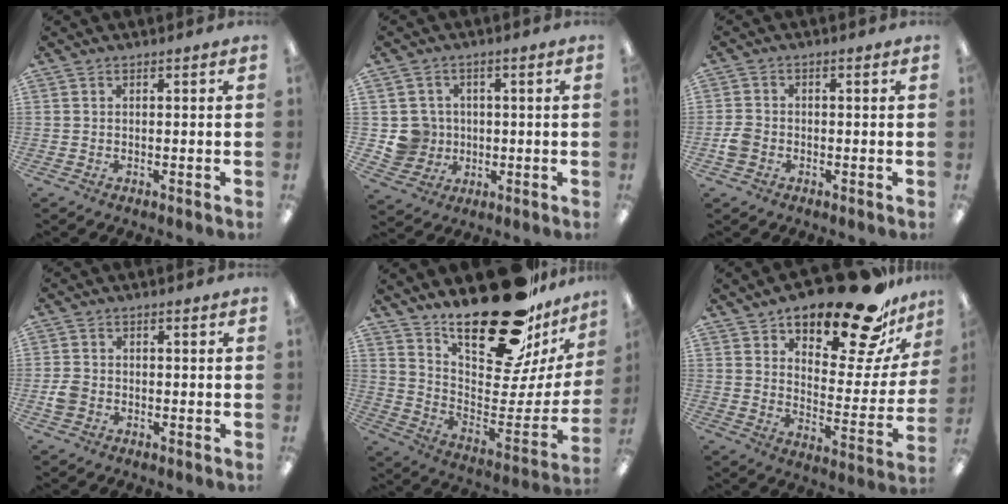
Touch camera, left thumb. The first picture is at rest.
{"total": 6.9, "force": [0.0, 6.8, 0.9], "torque": [-0.029, 0.007, 0.010]}
{"total": 3.3, "force": [-1.3, 2.4, 1.7], "torque": [-0.028, 0.009, -0.023]}
{"total": 3.1, "force": [-1.1, 2.4, 1.7], "torque": [-0.027, 0.009, -0.020]}
{"total": 26.2, "force": [20.4, 8.5, 14.1], "torque": [-0.187, -0.153, 0.345]}
{"total": 21.4, "force": [16.9, 7.2, 11.1], "torque": [-0.156, -0.117, 0.279]}